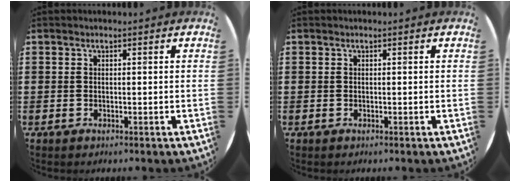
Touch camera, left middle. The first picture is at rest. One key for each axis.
{"total": 0.0}